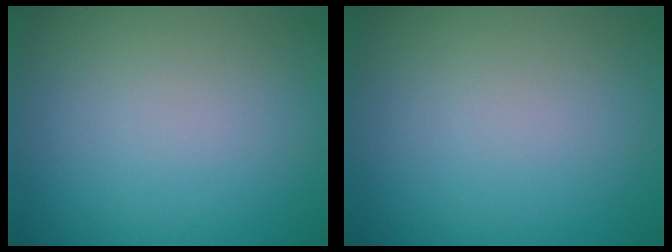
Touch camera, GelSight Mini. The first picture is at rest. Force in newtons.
{"total": 0.0}